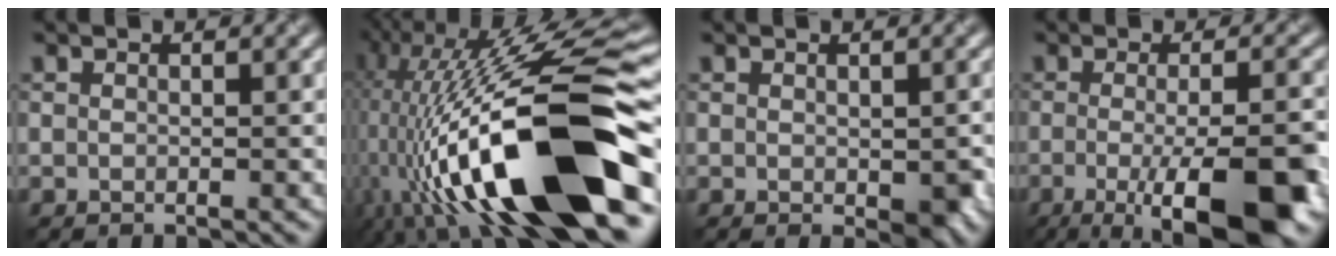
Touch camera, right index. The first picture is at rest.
{"total": 18.8, "force": [-4.2, 6.3, 17.2], "torque": [-0.308, 0.017, -0.072]}
{"total": 2.4, "force": [-0.4, 1.3, 2.0], "torque": [-0.026, -0.007, 0.000]}
{"total": 11.1, "force": [-3.5, 3.2, 10.0], "torque": [-0.138, -0.013, -0.050]}